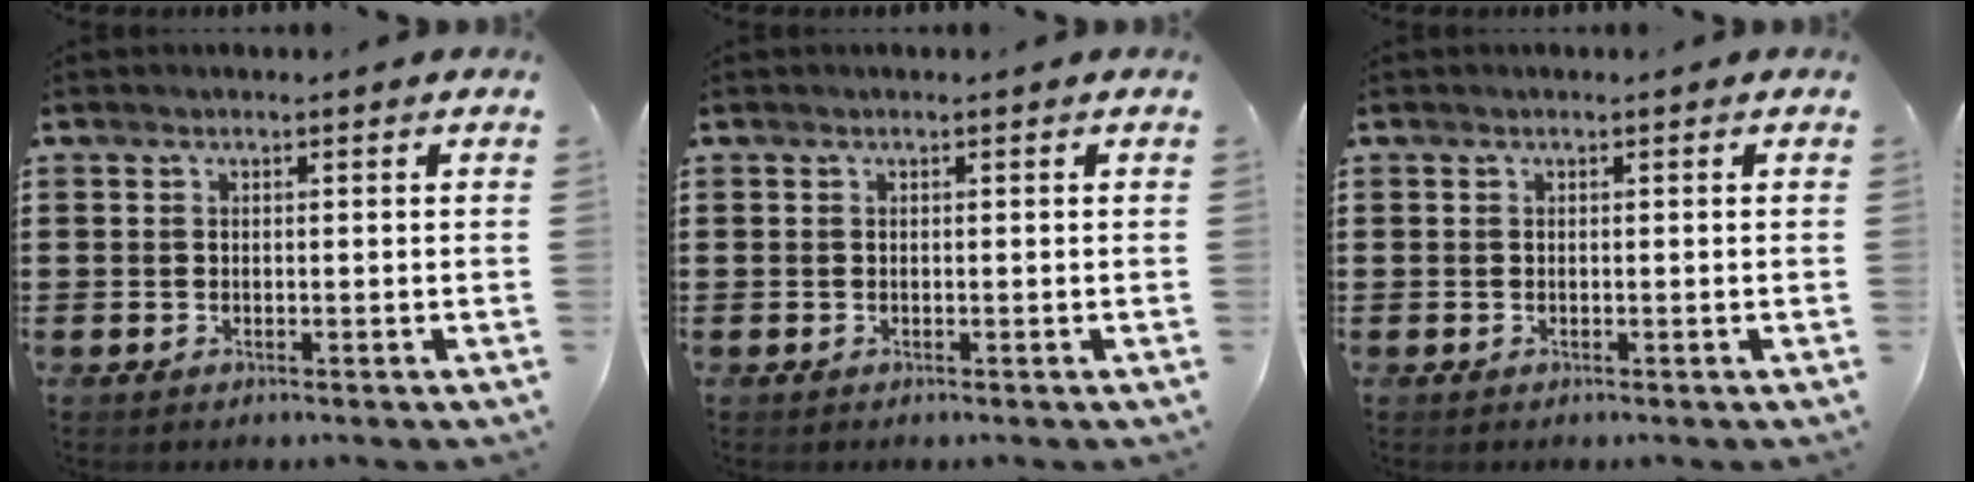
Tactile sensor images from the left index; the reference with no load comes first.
{"total": 0.0}
{"total": 0.0}